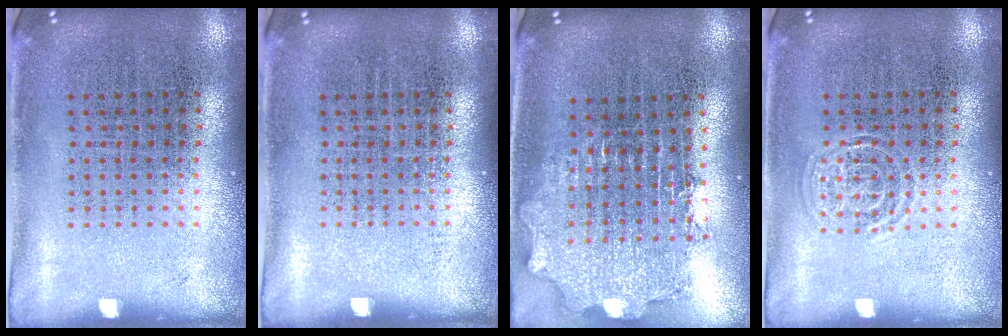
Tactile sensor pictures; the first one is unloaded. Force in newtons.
{"total": 0.0}
{"total": 2.0, "press": 1.6, "slide": 1.2}
{"total": 1.4, "press": 1.4, "slide": 0.3}